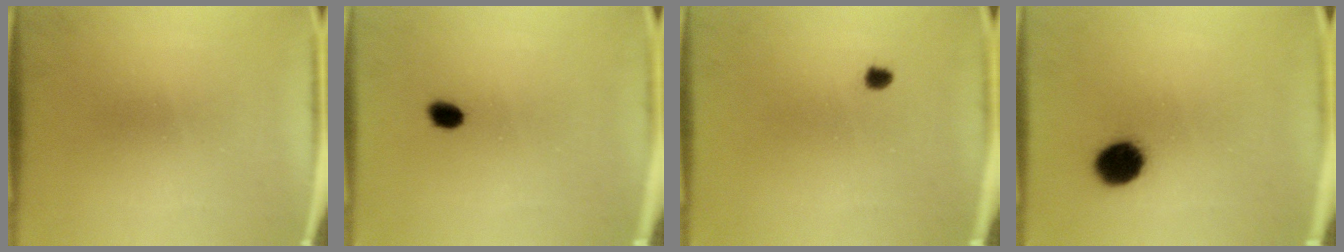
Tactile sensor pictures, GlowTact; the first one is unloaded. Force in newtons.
{"total": 2.6}
{"total": 1.3}
{"total": 7.9}